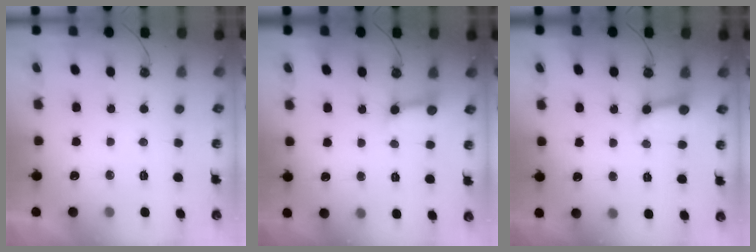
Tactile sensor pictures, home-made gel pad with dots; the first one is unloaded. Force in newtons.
{"total": 4.7, "press": 4.6, "slide": 0.7}
{"total": 7.9, "press": 7.8, "slide": 0.9}